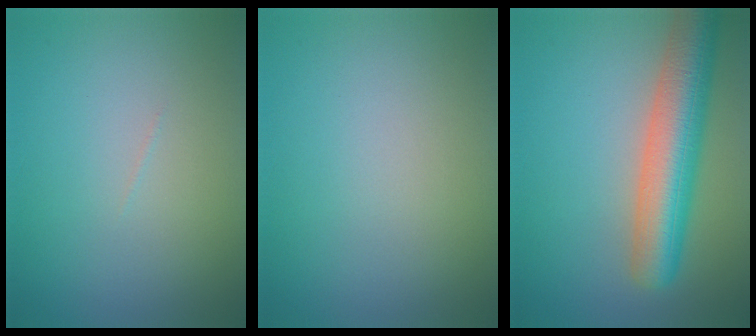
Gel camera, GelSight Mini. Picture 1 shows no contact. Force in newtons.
{"total": 0.0}
{"total": 8.0, "press": 8.0, "slide": 0.5}